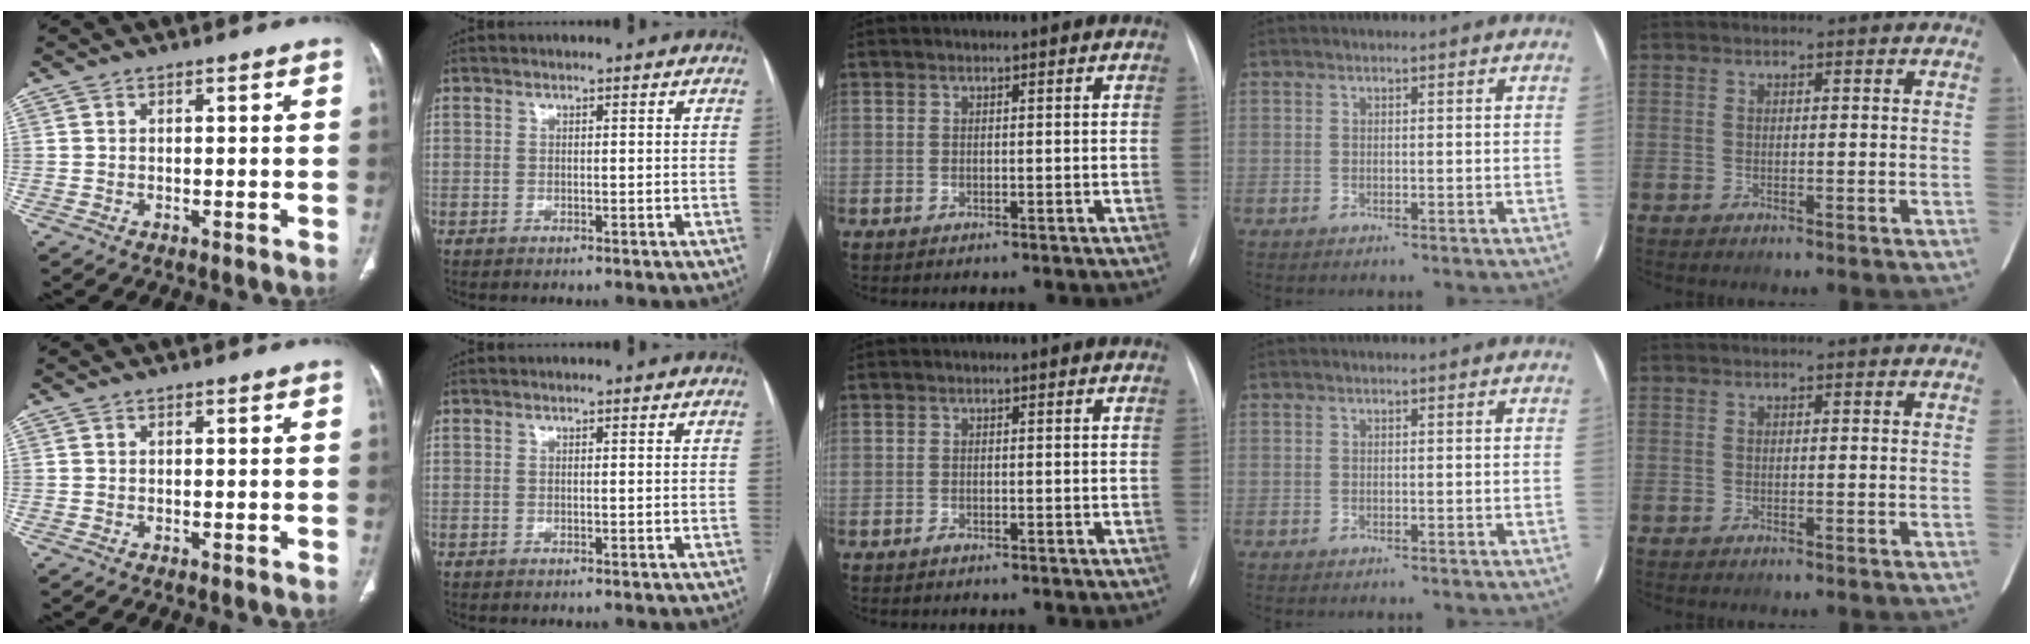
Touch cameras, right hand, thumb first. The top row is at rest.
{}